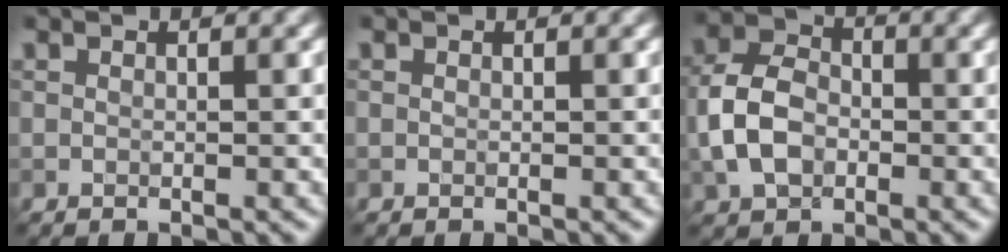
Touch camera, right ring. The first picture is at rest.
{"total": 0.0}
{"total": 5.4, "force": [-1.2, 3.9, 3.5], "torque": [-0.079, 0.005, -0.029]}